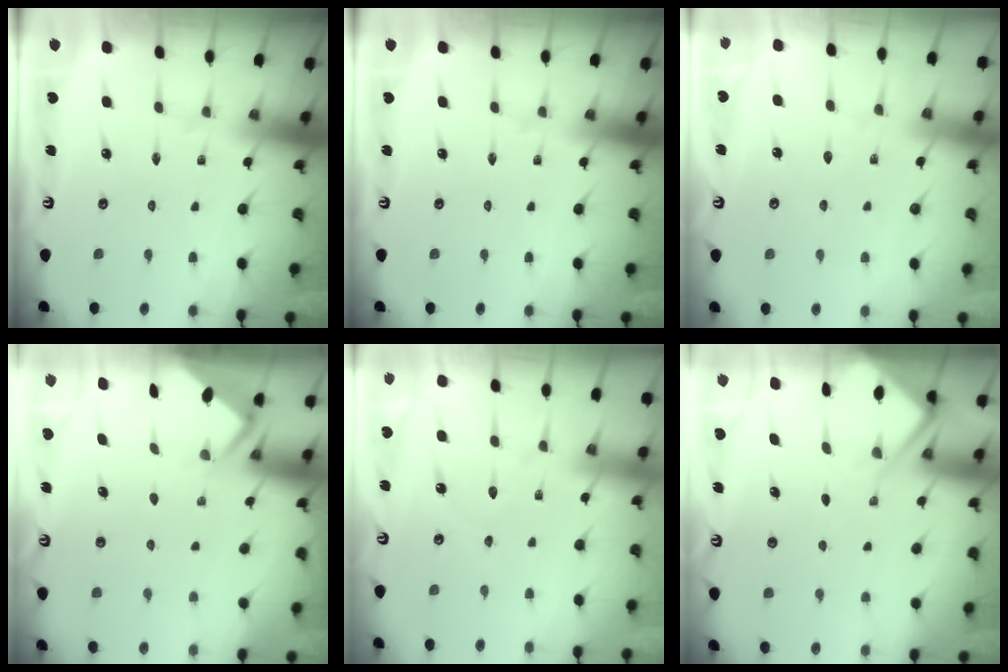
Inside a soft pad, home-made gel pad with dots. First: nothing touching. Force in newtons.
{"total": 0.0}
{"total": 4.4, "press": 4.4, "slide": 0.7}
{"total": 2.6, "press": 2.6, "slide": 0.3}
{"total": 3.6, "press": 3.6, "slide": 0.2}
{"total": 5.6, "press": 5.6, "slide": 0.5}